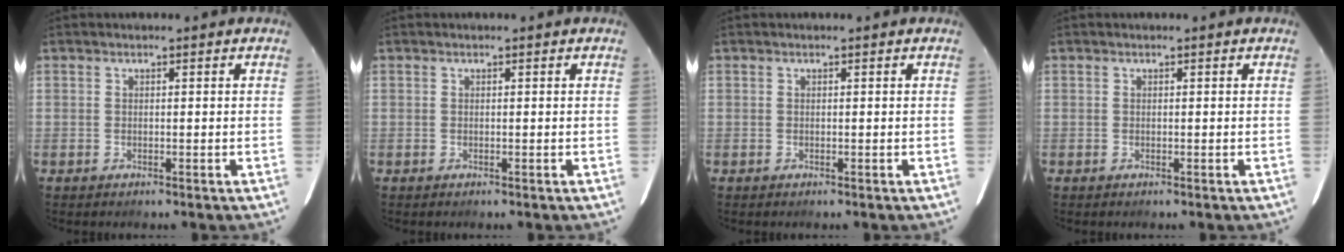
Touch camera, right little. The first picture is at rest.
{"total": 0.0}
{"total": 0.0}
{"total": 0.0}